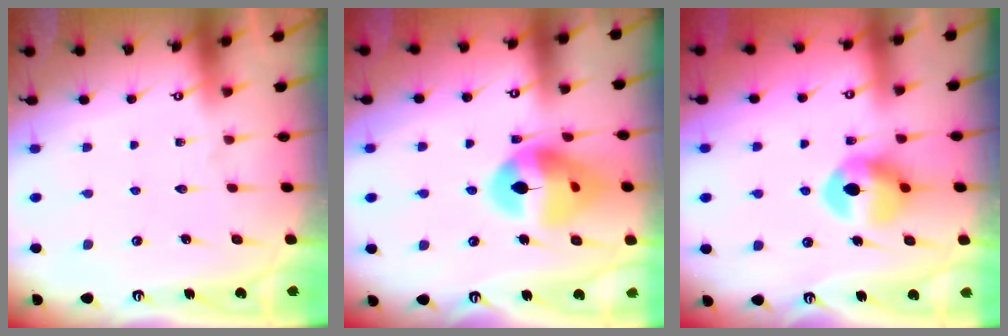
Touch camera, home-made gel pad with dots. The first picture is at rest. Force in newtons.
{"total": 15.9, "press": 15.8, "slide": 2.1}
{"total": 10.3, "press": 10.3, "slide": 0.0}